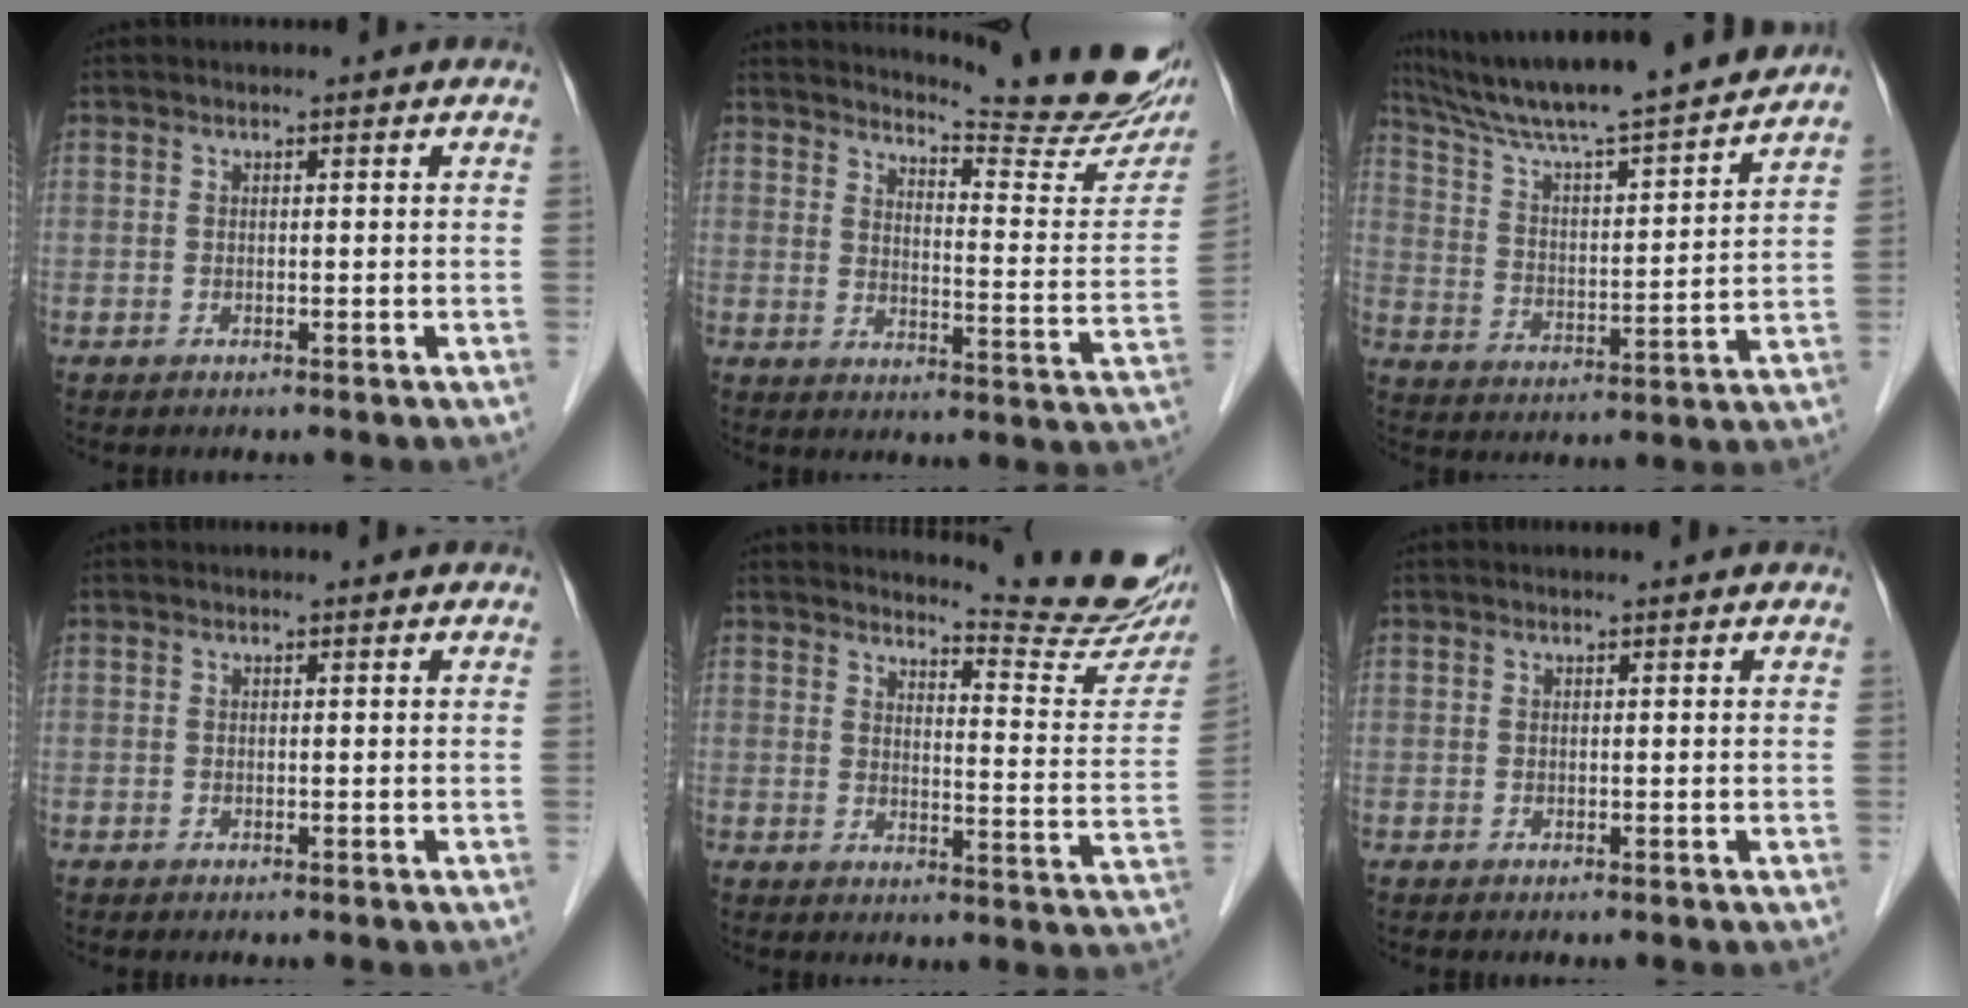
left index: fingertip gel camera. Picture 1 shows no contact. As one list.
[{"total": 19.9, "force": [18.2, 1.4, 8.0], "torque": [-0.108, -0.094, 0.215]}, {"total": 19.5, "force": [17.4, -0.2, 8.7], "torque": [-0.152, 0.001, 0.274]}, {"total": 0.5, "force": [0.5, 0.1, 0.1], "torque": [-0.005, 0.010, 0.004]}, {"total": 13.6, "force": [13.1, -0.2, 3.6], "torque": [-0.045, -0.087, 0.147]}, {"total": 1.0, "force": [1.0, 0.0, 0.3], "torque": [-0.011, 0.007, 0.012]}]